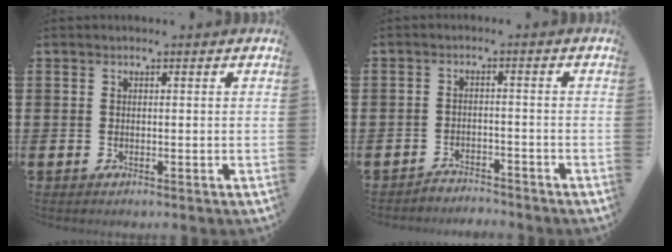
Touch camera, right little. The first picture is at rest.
{"total": 2.4, "force": [-2.4, 0.1, -0.4], "torque": [-0.001, 0.004, -0.054]}